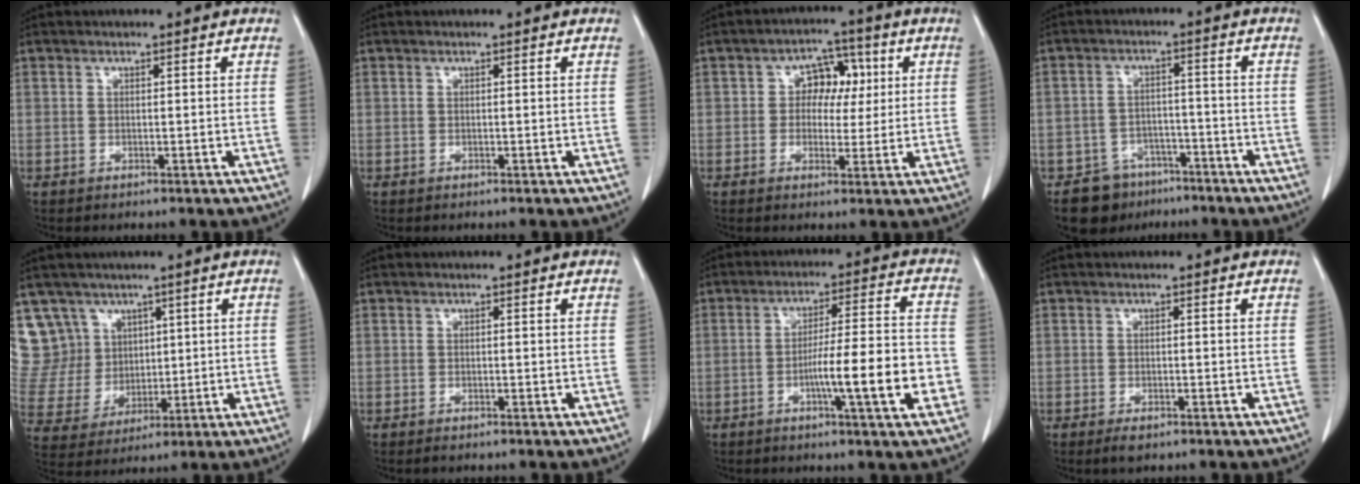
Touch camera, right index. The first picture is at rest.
{"total": 0.0}
{"total": 6.0, "force": [1.1, 4.4, 4.0], "torque": [-0.051, 0.019, 0.015]}
{"total": 6.9, "force": [-5.1, 4.7, 0.6], "torque": [-0.002, 0.016, -0.077]}
{"total": 10.9, "force": [6.6, 8.7, 0.7], "torque": [-0.036, 0.042, 0.152]}
{"total": 0.8, "force": [-0.7, 0.1, 0.4], "torque": [-0.011, -0.003, -0.009]}
{"total": 11.5, "force": [-3.4, 0.5, 11.0], "torque": [-0.169, 0.002, -0.053]}
{"total": 2.0, "force": [-1.3, 0.7, 1.3], "torque": [-0.024, -0.002, -0.017]}